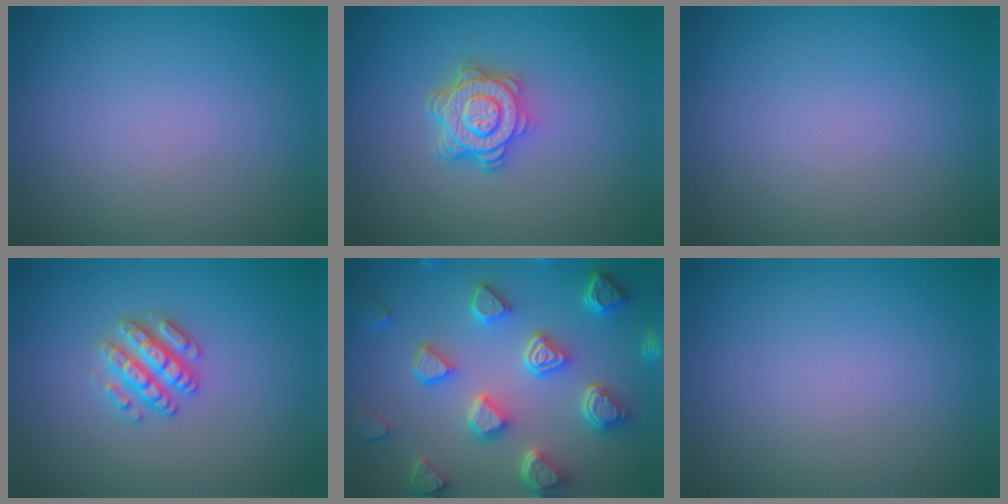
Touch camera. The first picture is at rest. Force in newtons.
{"total": 4.6, "press": 3.4, "slide": 3.1}
{"total": 0.0}
{"total": 2.9, "press": 2.8, "slide": 0.5}
{"total": 7.2, "press": 5.8, "slide": 4.3}
{"total": 0.0}